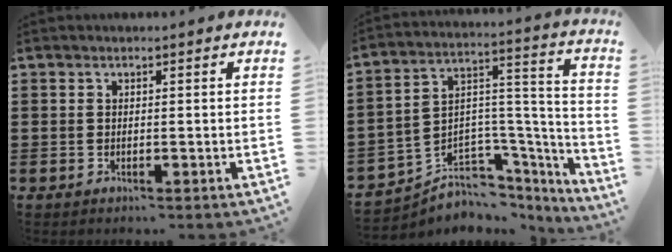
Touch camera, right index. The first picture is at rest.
{"total": 4.2, "force": [-2.3, 3.5, -0.3], "torque": [-0.011, -0.019, -0.042]}